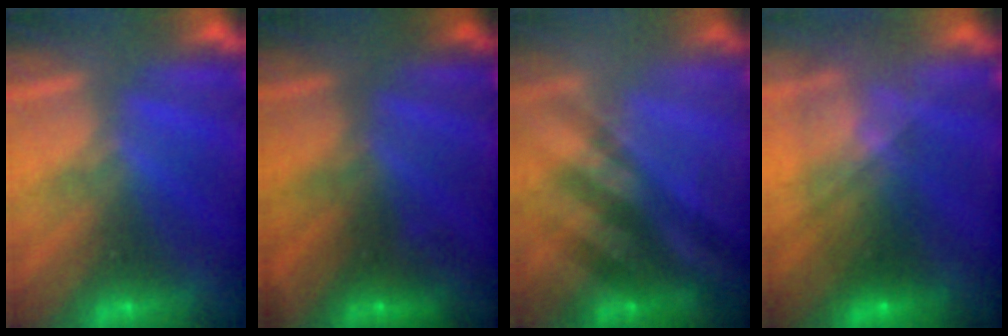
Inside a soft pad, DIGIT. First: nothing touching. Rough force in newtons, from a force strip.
{"total": 2.7}
{"total": 2.7}
{"total": 7.4}